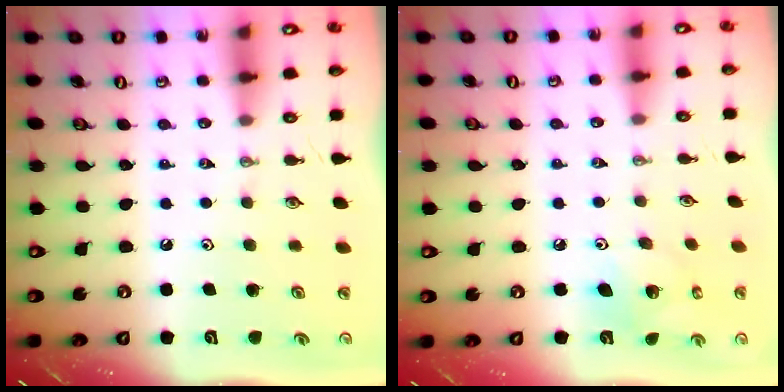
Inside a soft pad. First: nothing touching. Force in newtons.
{"total": 7.1, "press": 7.1, "slide": 0.5}